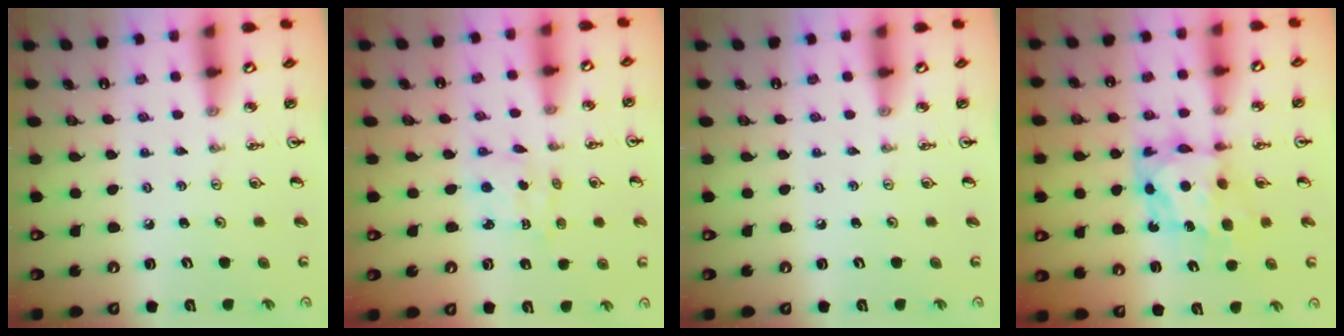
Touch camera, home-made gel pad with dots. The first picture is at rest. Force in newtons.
{"total": 2.1, "press": 2.0, "slide": 0.6}
{"total": 0.0}
{"total": 7.0, "press": 7.0, "slide": 0.8}